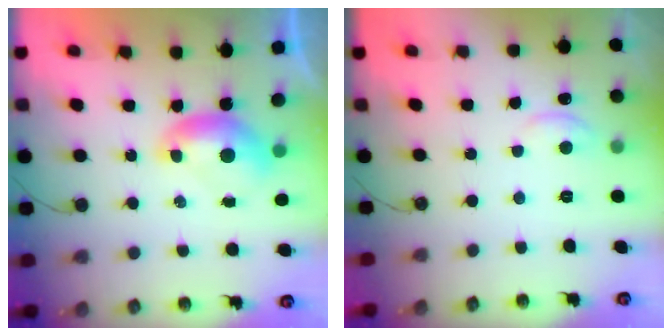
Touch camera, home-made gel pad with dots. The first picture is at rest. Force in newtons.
{"total": 2.4, "press": 2.4, "slide": 0.3}